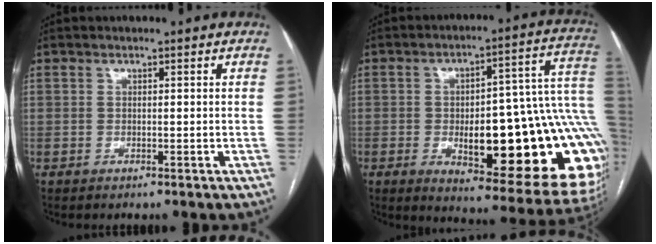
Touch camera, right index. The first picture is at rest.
{"total": 29.1, "force": [-4.7, 7.7, 27.6], "torque": [-0.258, 0.026, -0.048]}